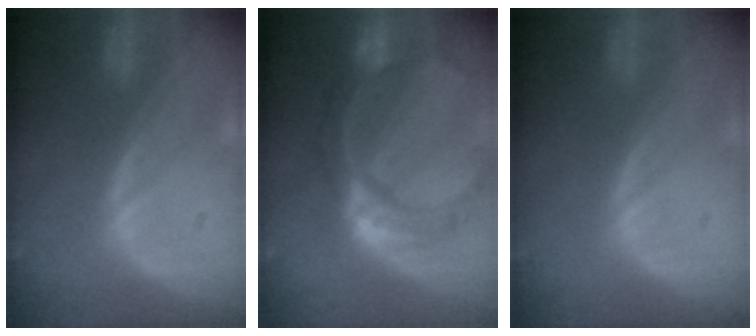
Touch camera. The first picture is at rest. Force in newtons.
{"total": 10.9, "press": 9.2, "slide": 6.0}
{"total": 0.0}